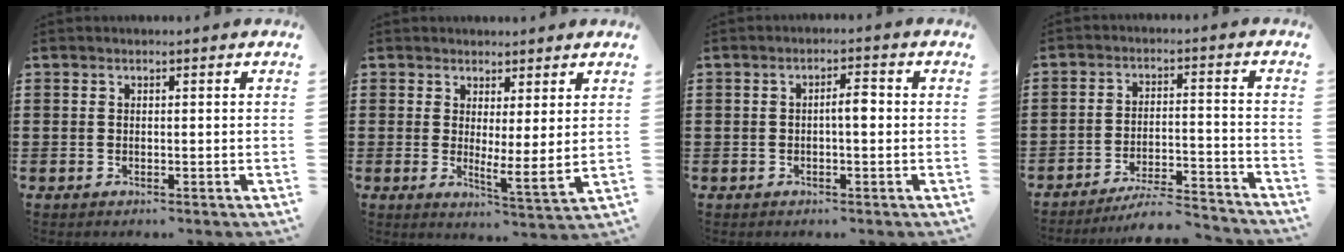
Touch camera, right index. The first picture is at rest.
{"total": 3.5, "force": [2.3, 0.1, 2.7], "torque": [-0.052, -0.019, 0.040]}
{"total": 2.7, "force": [-0.3, 0.7, 2.6], "torque": [-0.047, 0.005, -0.008]}
{"total": 6.3, "force": [-5.9, 0.4, 2.1], "torque": [-0.038, 0.001, -0.114]}